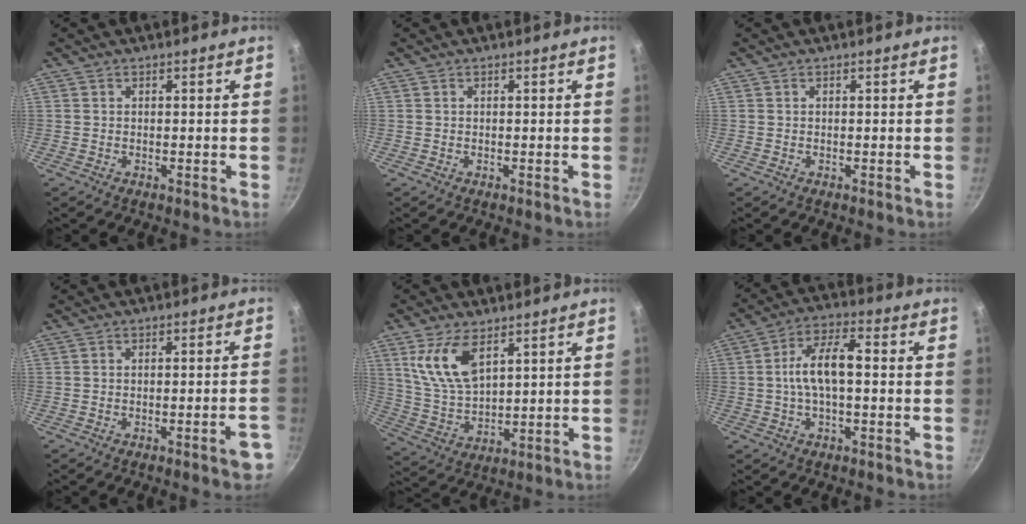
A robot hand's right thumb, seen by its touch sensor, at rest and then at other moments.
{"total": 0.0}
{"total": 0.0}
{"total": 4.2, "force": [-2.4, 0.9, 3.4], "torque": [-0.035, 0.019, -0.026]}
{"total": 10.9, "force": [5.3, 5.2, 8.0], "torque": [-0.150, -0.030, 0.114]}
{"total": 9.2, "force": [-0.1, 4.0, 8.3], "torque": [-0.145, 0.030, -0.011]}